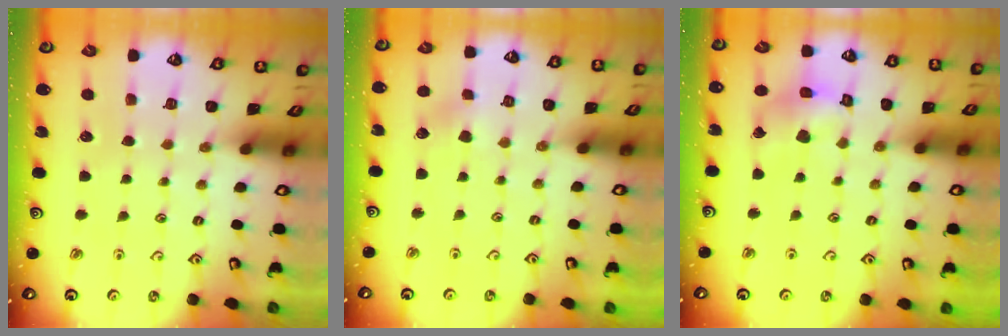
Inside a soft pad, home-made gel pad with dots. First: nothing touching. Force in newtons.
{"total": 2.6, "press": 2.6, "slide": 0.4}
{"total": 8.8, "press": 8.7, "slide": 0.9}